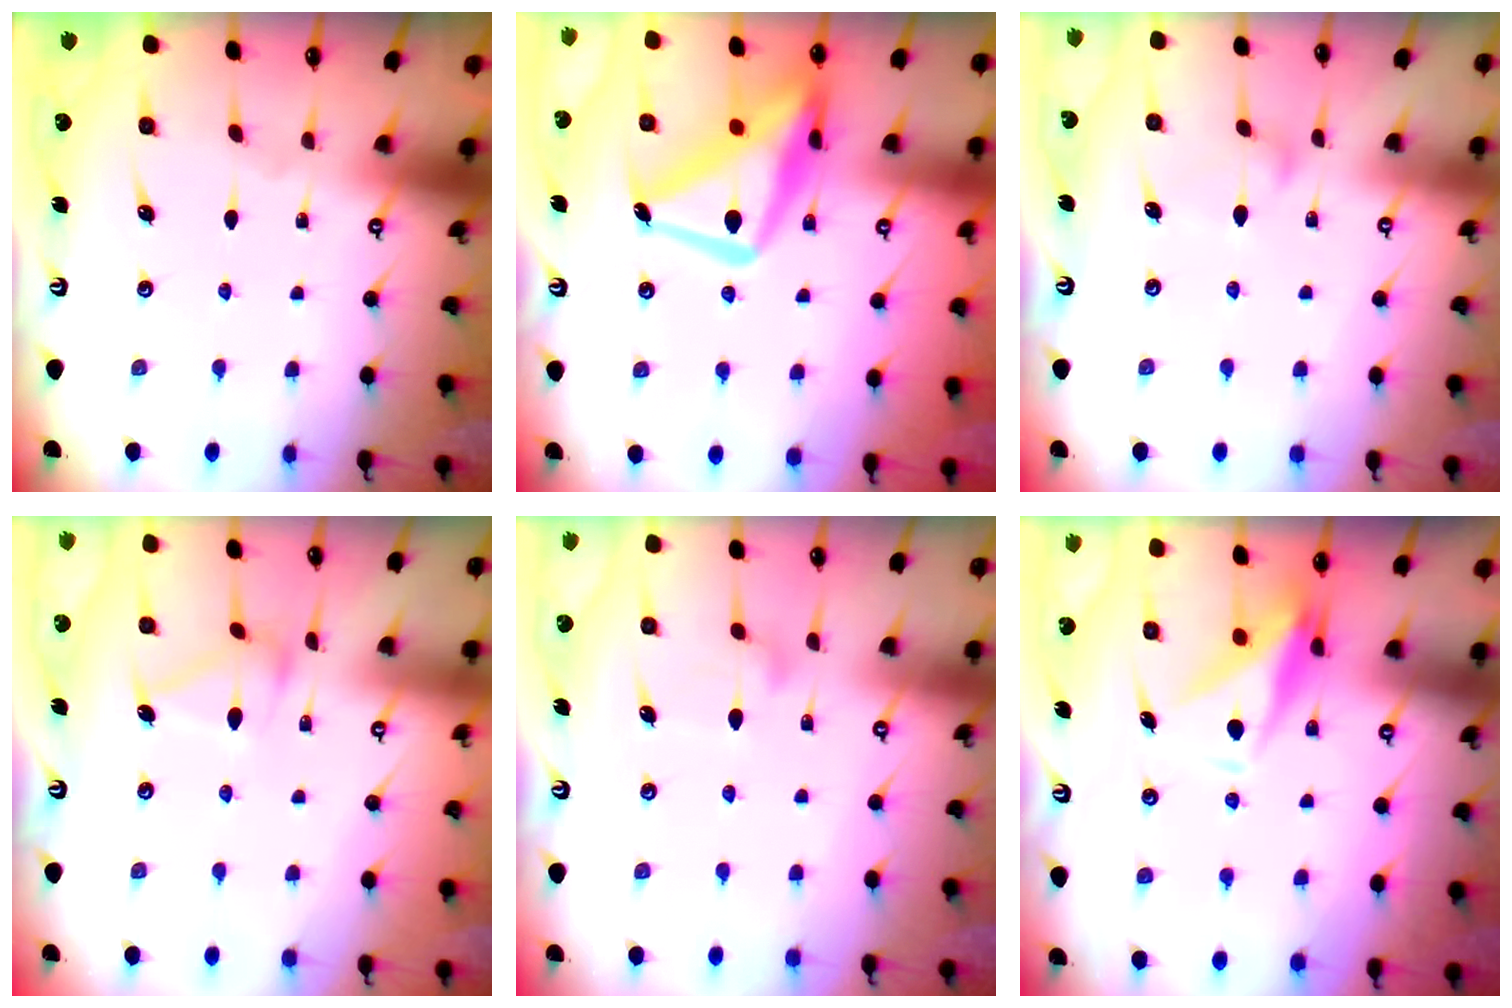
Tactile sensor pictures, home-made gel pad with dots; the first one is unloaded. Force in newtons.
{"total": 18.0, "press": 17.9, "slide": 1.4}
{"total": 8.4, "press": 8.4, "slide": 0.5}
{"total": 10.4, "press": 10.4, "slide": 0.4}
{"total": 9.8, "press": 9.8, "slide": 0.6}
{"total": 8.1, "press": 8.1, "slide": 0.4}